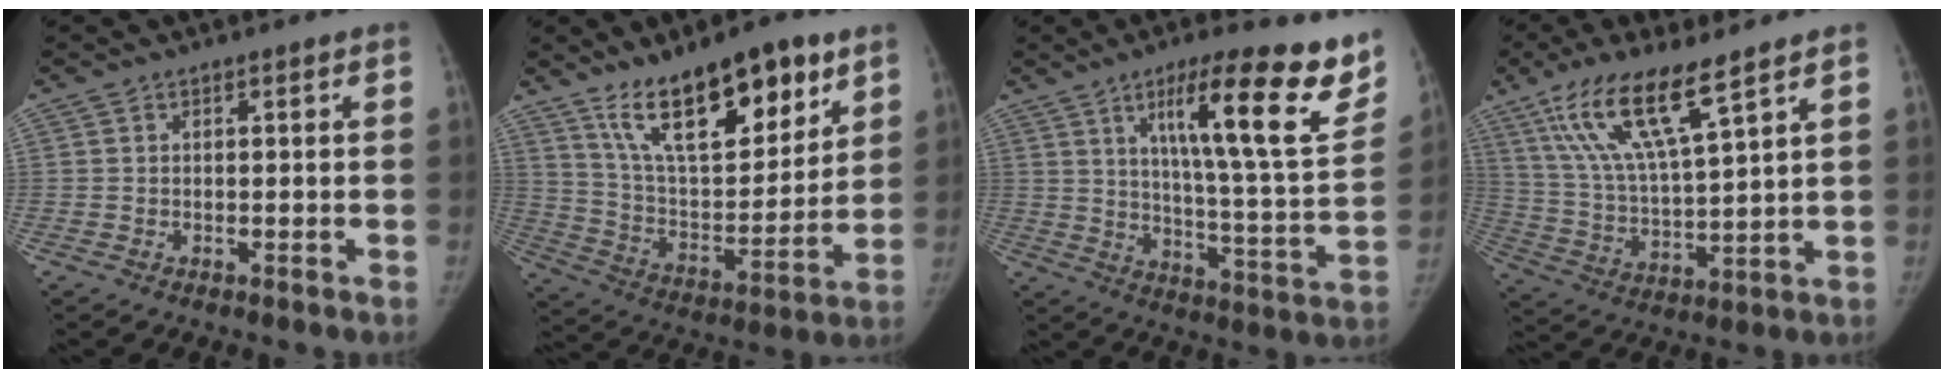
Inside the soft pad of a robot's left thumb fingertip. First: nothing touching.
{"total": 21.4, "force": [13.4, 8.3, 14.5], "torque": [-0.192, -0.066, 0.238]}
{"total": 23.9, "force": [13.1, 4.4, 19.6], "torque": [-0.249, -0.052, 0.197]}
{"total": 15.2, "force": [9.2, 3.0, 11.7], "torque": [-0.230, -0.036, 0.188]}